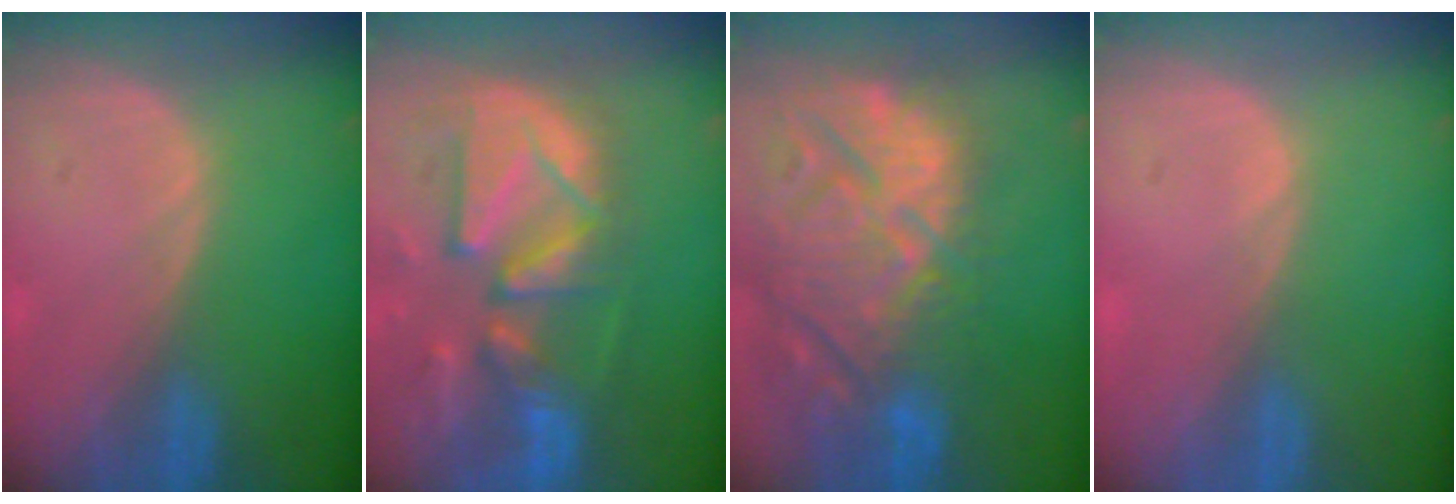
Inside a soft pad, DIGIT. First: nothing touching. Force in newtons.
{"total": 13.3, "press": 11.4, "slide": 6.8}
{"total": 15.4, "press": 13.1, "slide": 8.0}
{"total": 0.6, "press": 0.1, "slide": 0.6}